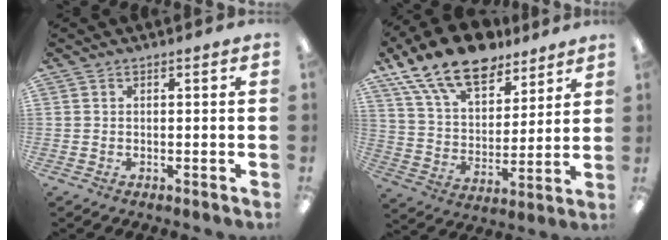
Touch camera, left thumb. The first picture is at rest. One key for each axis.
{"total": 17.6, "fx": 12.9, "fy": 8.4, "fz": 8.5, "tx": -0.158, "ty": -0.073, "tz": 0.233}